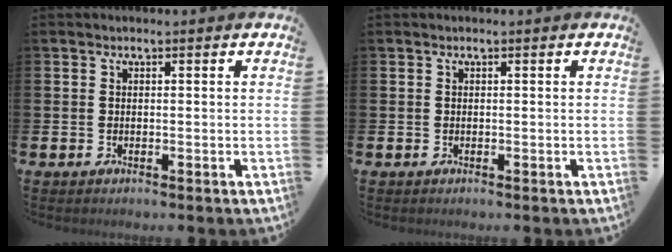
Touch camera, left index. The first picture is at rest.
{"total": 0.0}